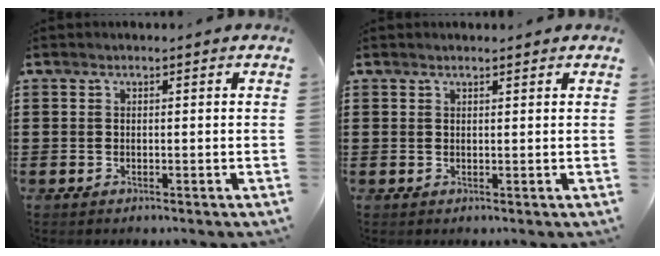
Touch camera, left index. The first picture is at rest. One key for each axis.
{"total": 0.8, "fx": 0.7, "fy": 0.1, "fz": 0.4, "tx": -0.009, "ty": 0.000, "tz": 0.013}